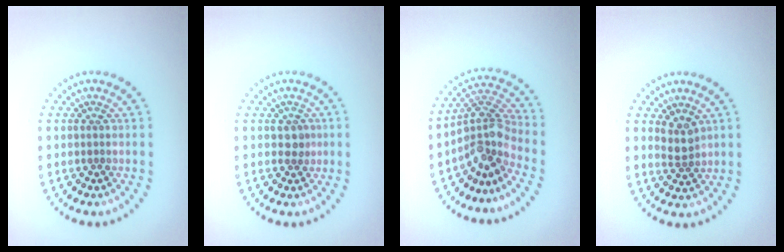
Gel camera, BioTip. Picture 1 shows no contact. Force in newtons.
{"total": 1.2, "press": 1.2, "slide": 0.3}
{"total": 4.3, "press": 3.1, "slide": 3.0}
{"total": 2.1, "press": 1.7, "slide": 1.3}